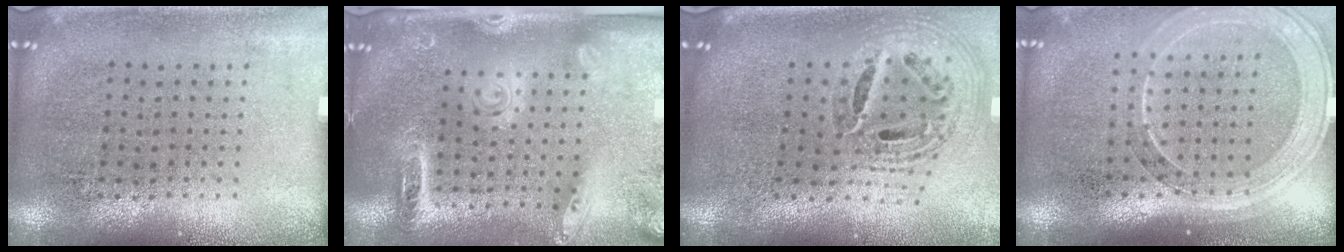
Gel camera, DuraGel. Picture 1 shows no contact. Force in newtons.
{"total": 2.5, "press": 1.9, "slide": 1.6}
{"total": 1.7, "press": 1.5, "slide": 0.9}
{"total": 1.9, "press": 1.7, "slide": 0.8}